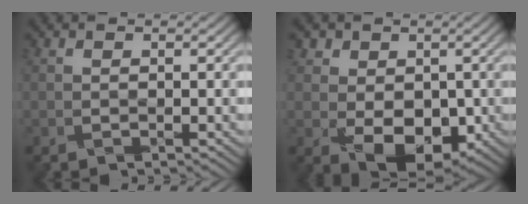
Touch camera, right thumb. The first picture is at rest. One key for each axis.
{"total": 7.0, "fx": 0.0, "fy": 5.5, "fz": 4.4, "tx": -0.090, "ty": -0.012, "tz": 0.002}